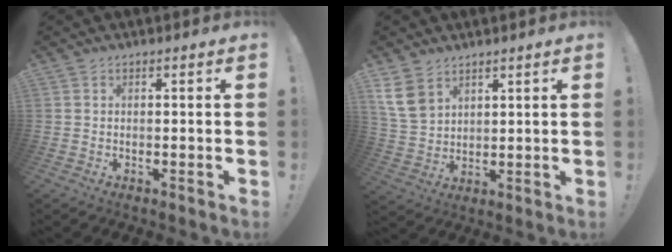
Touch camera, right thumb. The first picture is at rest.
{"total": 9.0, "force": [5.3, 5.8, 4.3], "torque": [-0.088, -0.019, 0.108]}